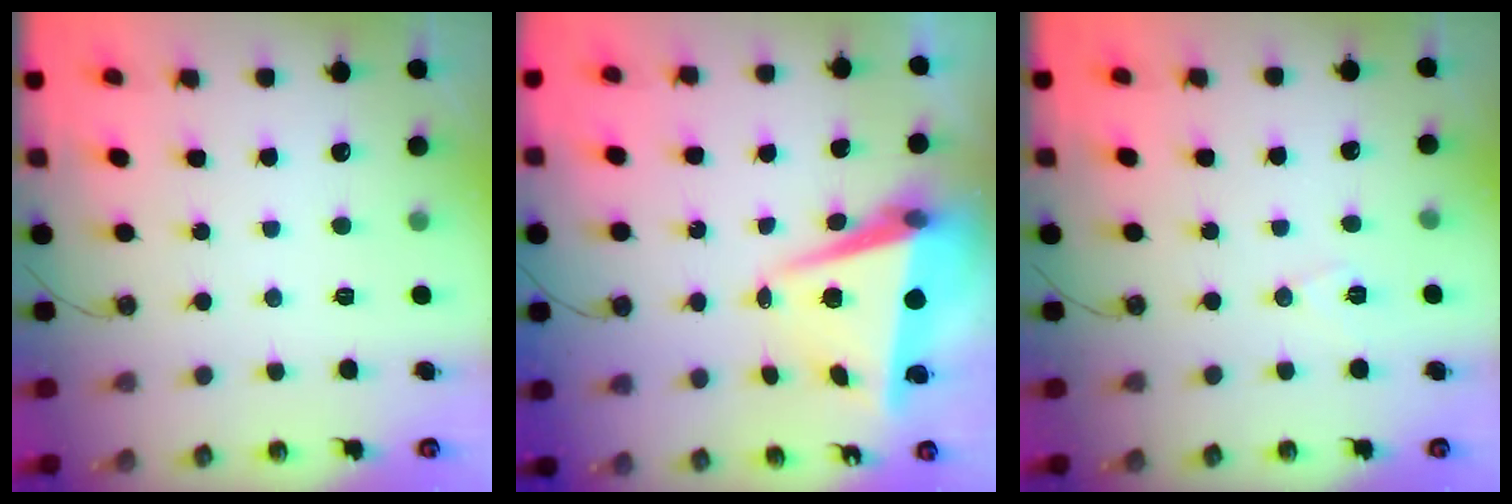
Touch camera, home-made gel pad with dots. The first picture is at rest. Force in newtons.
{"total": 8.1, "press": 7.9, "slide": 1.8}
{"total": 7.1, "press": 5.5, "slide": 4.5}